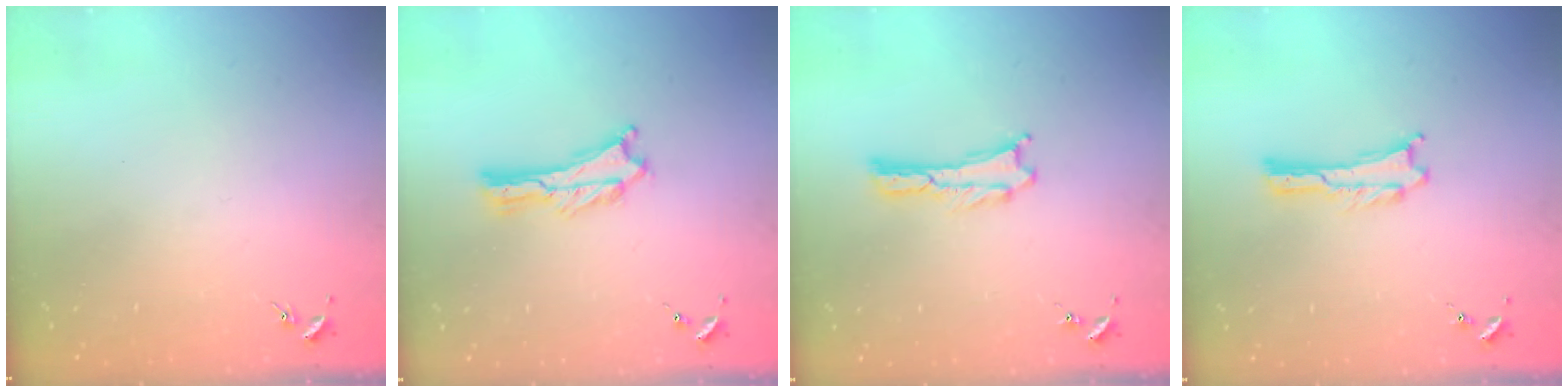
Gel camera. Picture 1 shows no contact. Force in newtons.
{"total": 0.8, "press": 0.7, "slide": 0.2}
{"total": 0.0}
{"total": 0.0}